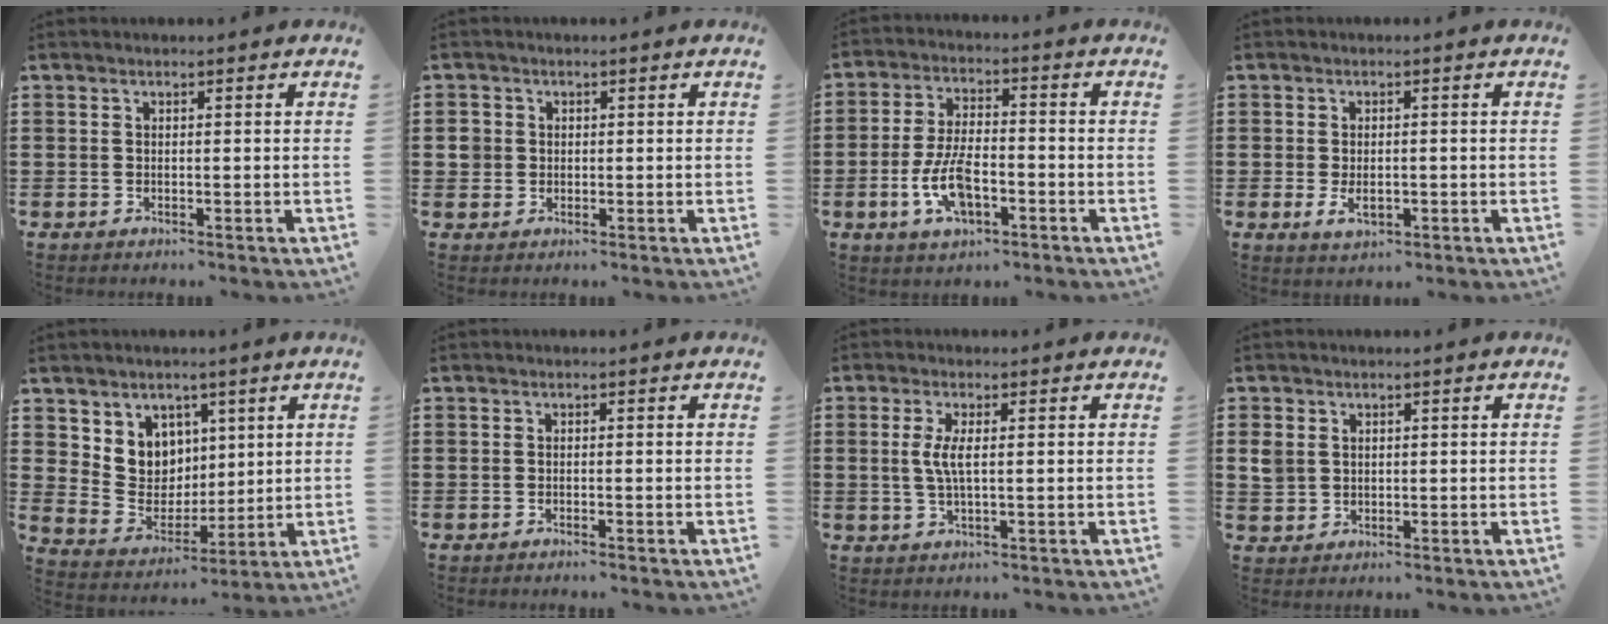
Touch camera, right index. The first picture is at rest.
{"total": 2.1, "force": [0.0, 2.1, 0.5], "torque": [-0.016, 0.008, -0.003]}
{"total": 8.4, "force": [-2.9, 3.8, 6.8], "torque": [-0.154, -0.003, -0.057]}
{"total": 2.9, "force": [-0.6, 1.6, 2.3], "torque": [-0.046, -0.002, -0.010]}
{"total": 7.2, "force": [3.7, 6.2, 0.1], "torque": [-0.042, -0.026, 0.074]}
{"total": 0.5, "force": [-0.5, -0.1, 0.2], "torque": [-0.005, -0.005, -0.009]}
{"total": 3.6, "force": [0.2, 0.7, 3.5], "torque": [-0.073, -0.004, 0.000]}
{"total": 2.6, "force": [0.5, 2.3, 1.0], "torque": [-0.028, 0.011, 0.009]}